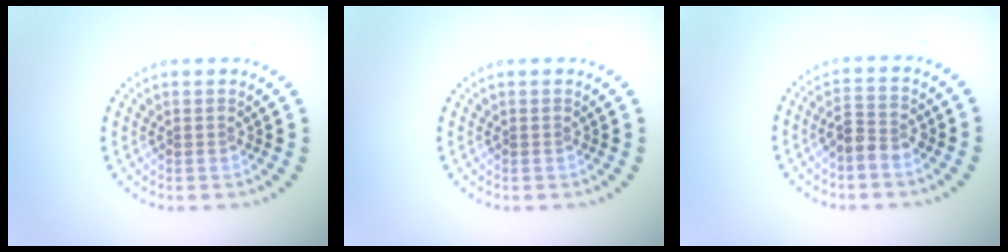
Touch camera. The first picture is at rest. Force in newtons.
{"total": 0.0}
{"total": 2.5, "press": 2.4, "slide": 0.7}